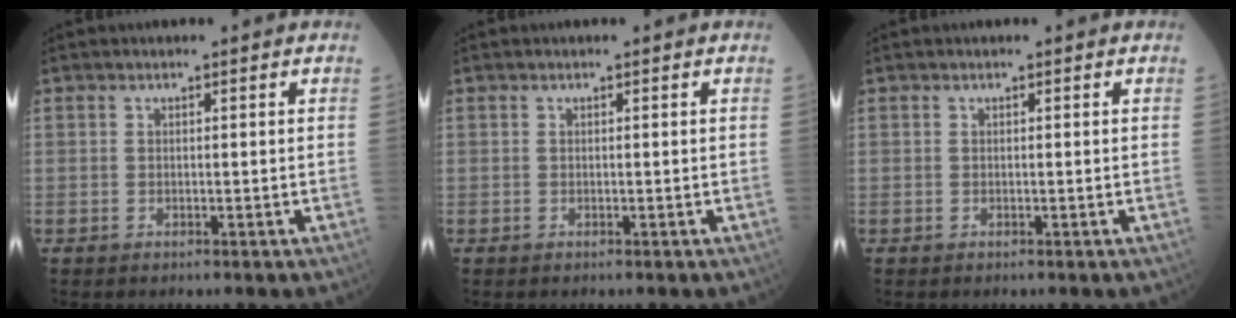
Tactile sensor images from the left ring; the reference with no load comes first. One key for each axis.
{"total": 0.0}
{"total": 0.0}